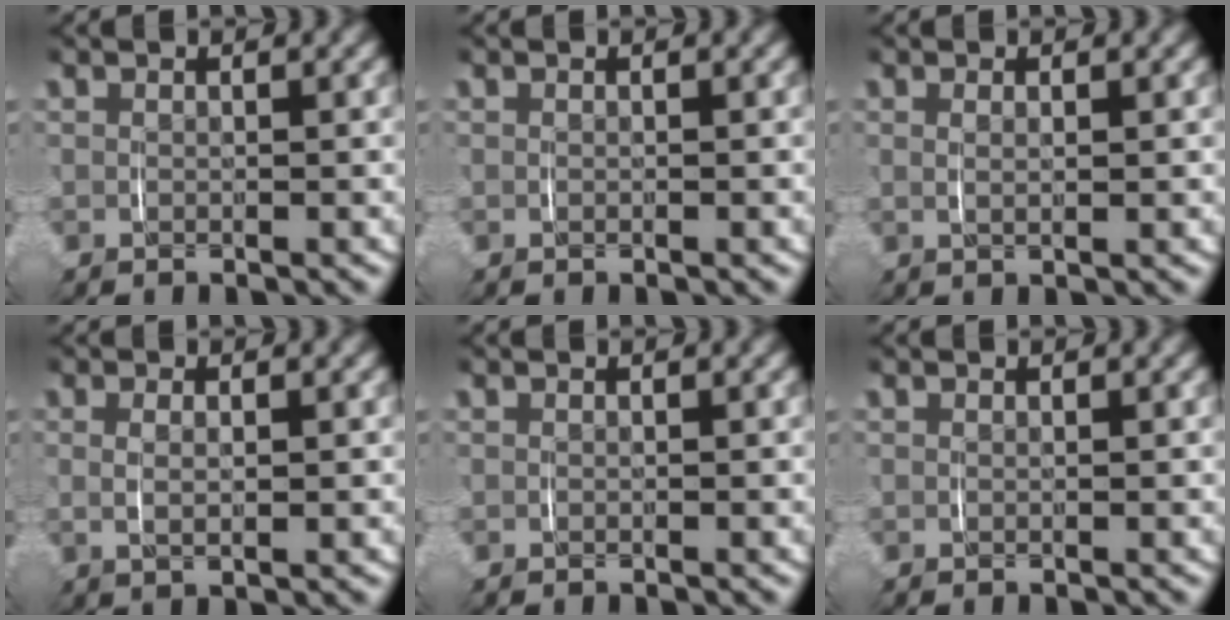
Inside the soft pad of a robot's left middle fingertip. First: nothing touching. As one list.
[{"total": 0.0}, {"total": 1.0, "force": [0.4, 0.0, 0.9], "torque": [-0.017, -0.003, 0.011]}, {"total": 1.8, "force": [0.3, 0.5, 1.7], "torque": [-0.032, -0.003, 0.011]}, {"total": 0.0}, {"total": 0.0}]